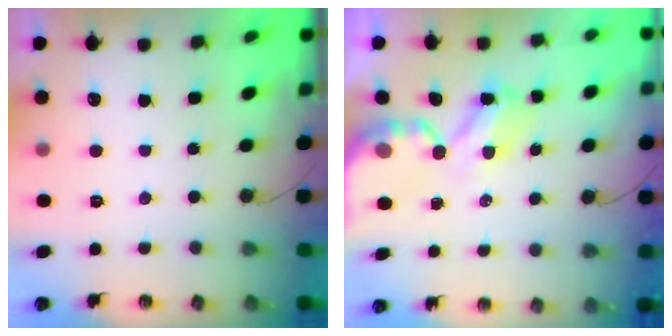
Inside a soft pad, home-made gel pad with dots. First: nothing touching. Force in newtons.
{"total": 5.3, "press": 5.3, "slide": 0.4}